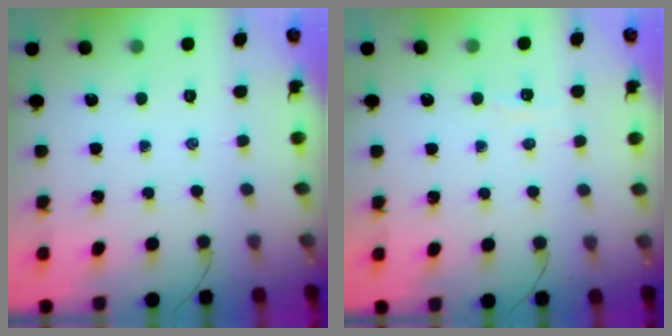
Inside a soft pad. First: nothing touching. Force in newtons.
{"total": 2.4, "press": 2.3, "slide": 0.6}